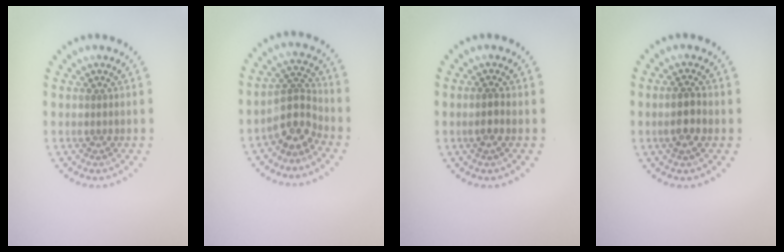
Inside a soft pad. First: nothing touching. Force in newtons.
{"total": 3.3, "press": 2.7, "slide": 1.8}
{"total": 0.8, "press": 0.8, "slide": 0.3}
{"total": 1.9, "press": 1.8, "slide": 0.5}